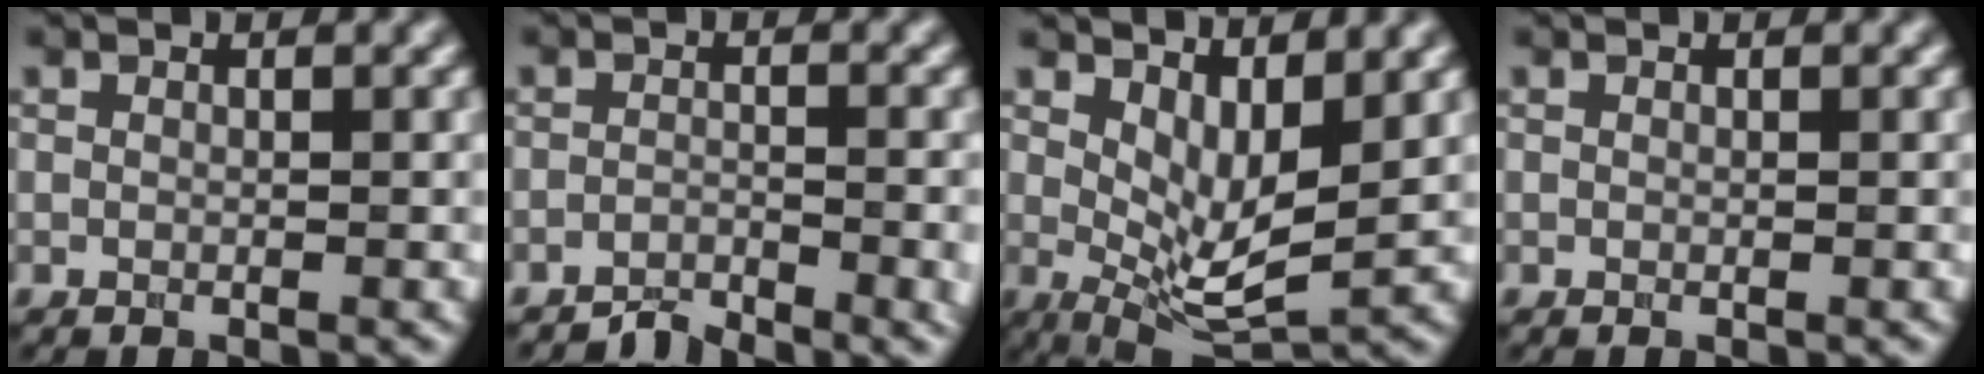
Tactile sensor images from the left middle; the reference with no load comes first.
{"total": 2.9, "force": [-2.3, 0.7, 1.5], "torque": [-0.021, -0.001, -0.044]}
{"total": 5.4, "force": [1.6, 2.1, 4.7], "torque": [-0.083, -0.019, 0.034]}
{"total": 0.0}